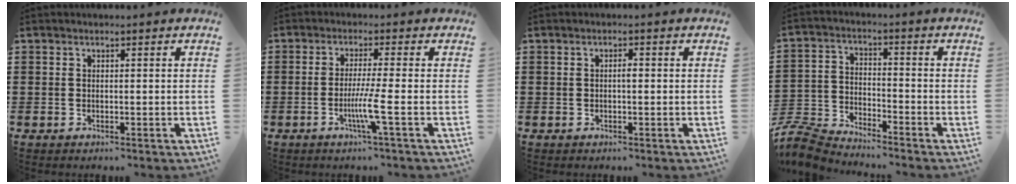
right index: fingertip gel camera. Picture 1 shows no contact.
{"total": 5.1, "force": [-1.6, -0.6, 4.8], "torque": [-0.096, -0.021, -0.035]}
{"total": 1.2, "force": [-0.1, 0.3, 1.1], "torque": [-0.022, -0.001, -0.001]}
{"total": 5.7, "force": [-5.6, 0.8, 0.6], "torque": [-0.037, 0.002, -0.118]}